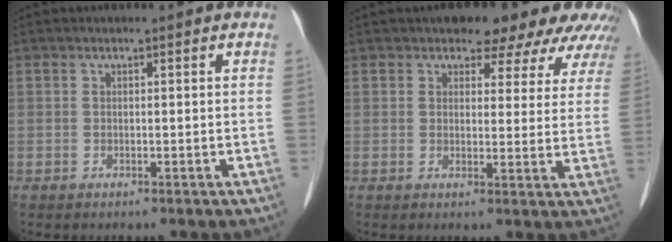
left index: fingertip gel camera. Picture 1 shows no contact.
{"total": 11.1, "force": [9.3, 4.4, 4.2], "torque": [-0.011, 0.005, 0.084]}